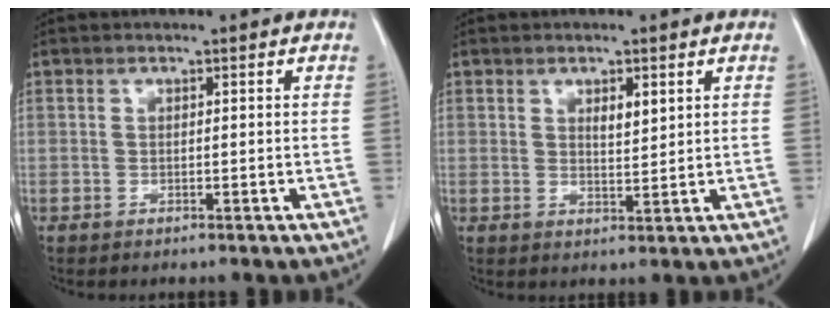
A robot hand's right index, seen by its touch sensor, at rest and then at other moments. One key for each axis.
{"total": 2.7, "fx": 1.3, "fy": 0.8, "fz": 2.2, "tx": -0.040, "ty": -0.003, "tz": 0.024}